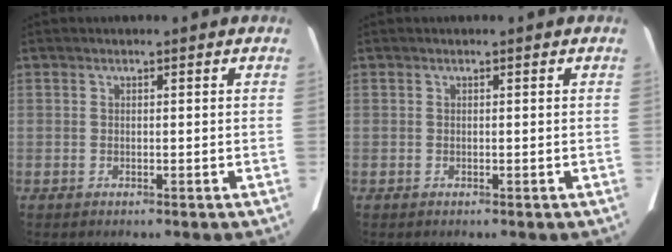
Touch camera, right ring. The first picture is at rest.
{"total": 0.0}